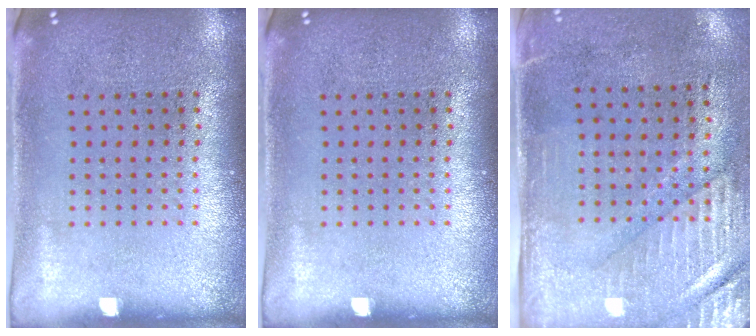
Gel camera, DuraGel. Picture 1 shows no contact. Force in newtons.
{"total": 0.0}
{"total": 3.0, "press": 2.6, "slide": 1.6}